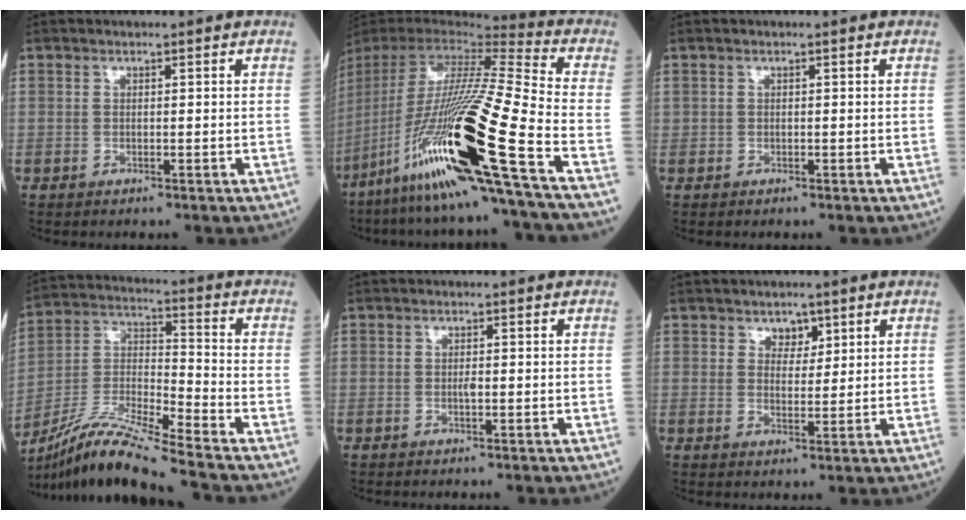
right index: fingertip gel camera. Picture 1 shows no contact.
{"total": 28.6, "force": [-12.6, -0.3, 25.6], "torque": [-0.507, -0.061, -0.241]}
{"total": 0.0}
{"total": 14.7, "force": [-12.6, -1.4, 7.4], "torque": [-0.152, -0.006, -0.237]}
{"total": 0.8, "force": [-0.2, 0.1, 0.7], "torque": [-0.016, 0.000, -0.003]}
{"total": 2.7, "force": [1.8, 1.7, 1.1], "torque": [-0.010, -0.001, 0.029]}